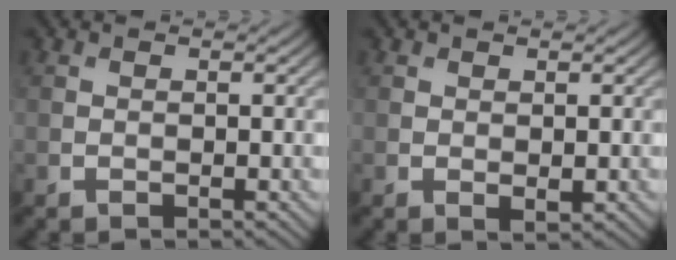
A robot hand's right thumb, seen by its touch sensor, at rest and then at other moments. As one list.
[{"total": 1.0, "force": [0.2, 0.6, 0.8], "torque": [-0.011, -0.005, 0.007]}]